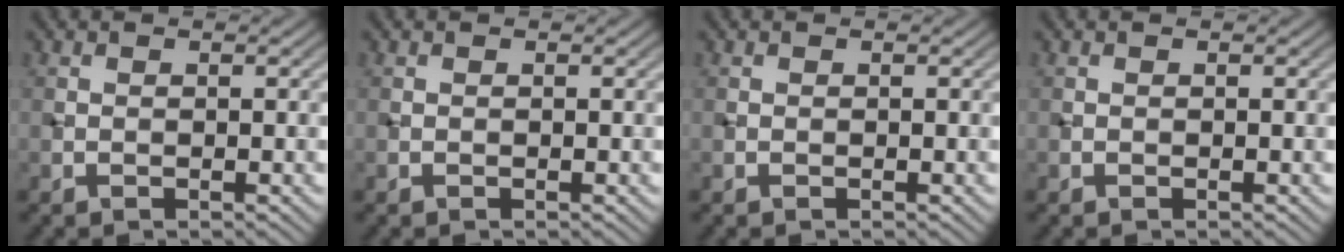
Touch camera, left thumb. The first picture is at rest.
{"total": 0.0}
{"total": 0.0}
{"total": 0.0}